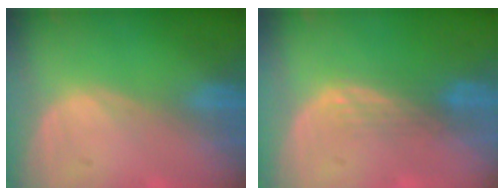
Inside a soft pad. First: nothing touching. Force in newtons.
{"total": 3.0, "press": 2.5, "slide": 1.7}